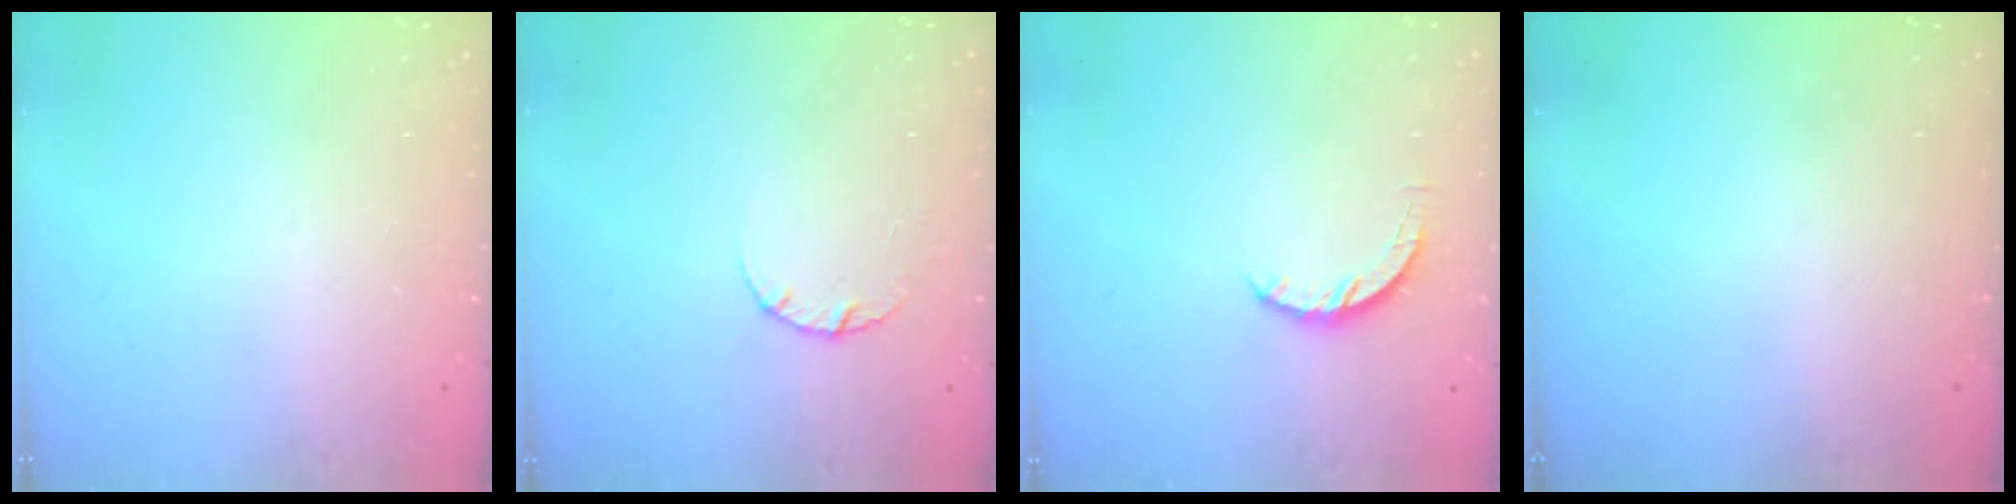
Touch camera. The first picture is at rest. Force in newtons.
{"total": 2.5, "press": 2.5, "slide": 0.3}
{"total": 4.3, "press": 4.3, "slide": 0.5}
{"total": 0.0}